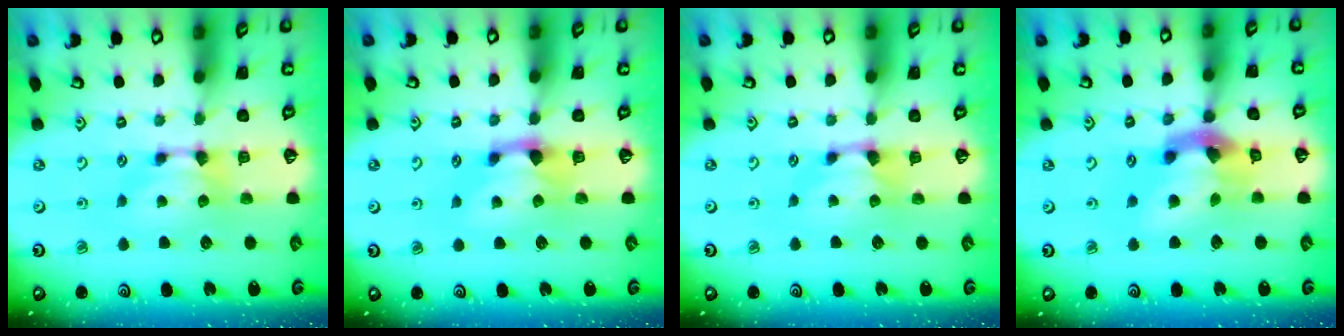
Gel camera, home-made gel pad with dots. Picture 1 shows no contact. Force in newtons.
{"total": 1.5, "press": 0.7, "slide": 1.3}
{"total": 0.9, "press": 0.2, "slide": 0.9}
{"total": 7.9, "press": 7.5, "slide": 2.3}